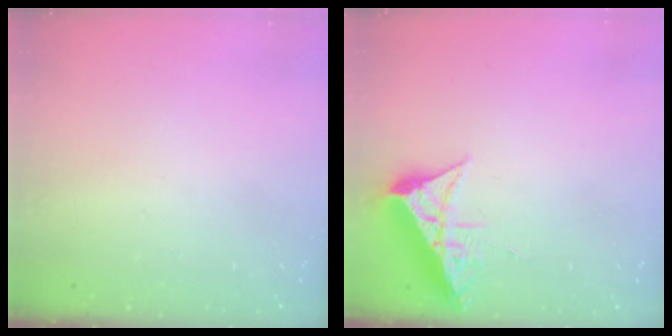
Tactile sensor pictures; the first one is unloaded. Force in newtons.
{"total": 7.1, "press": 7.1, "slide": 0.8}